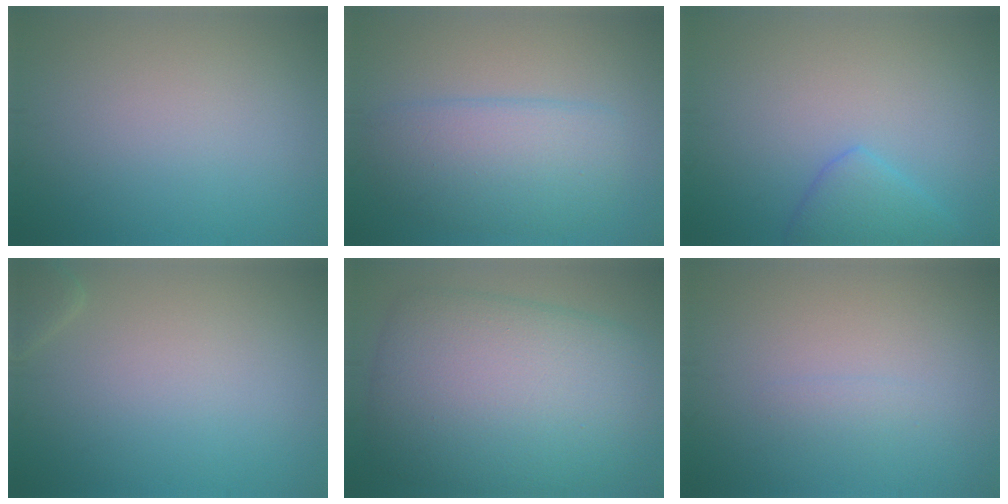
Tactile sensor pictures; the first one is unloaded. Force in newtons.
{"total": 5.0, "press": 5.0, "slide": 0.3}
{"total": 2.8, "press": 2.8, "slide": 0.2}
{"total": 1.2, "press": 1.2, "slide": 0.2}
{"total": 12.2, "press": 12.1, "slide": 0.7}
{"total": 0.7, "press": 0.7, "slide": 0.1}